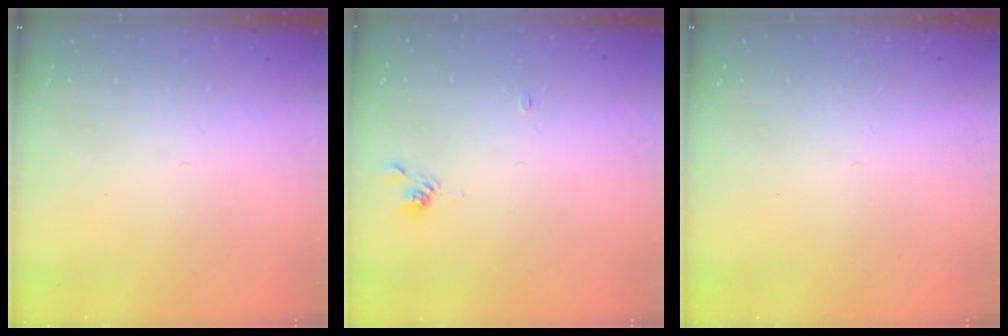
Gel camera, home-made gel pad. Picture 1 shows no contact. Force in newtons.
{"total": 3.0, "press": 3.0, "slide": 0.3}
{"total": 0.0}